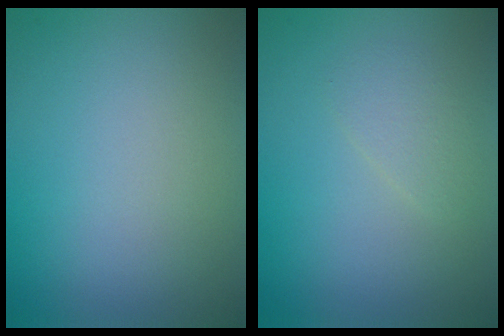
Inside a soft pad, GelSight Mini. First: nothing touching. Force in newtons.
{"total": 1.3, "press": 1.3, "slide": 0.1}